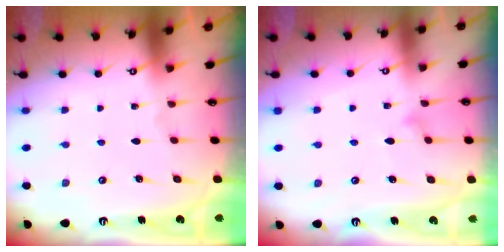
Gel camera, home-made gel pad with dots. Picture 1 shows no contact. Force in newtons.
{"total": 7.9, "press": 7.9, "slide": 0.3}